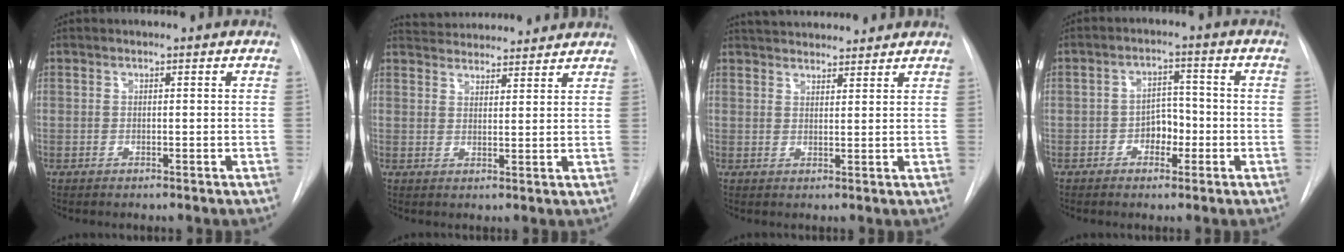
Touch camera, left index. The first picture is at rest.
{"total": 11.1, "force": [10.6, 2.0, 2.5], "torque": [-0.037, 0.022, 0.148]}
{"total": 9.4, "force": [8.8, 1.9, 2.7], "torque": [-0.039, 0.024, 0.127]}
{"total": 4.1, "force": [-1.8, 2.7, 2.6], "torque": [-0.035, 0.008, -0.031]}